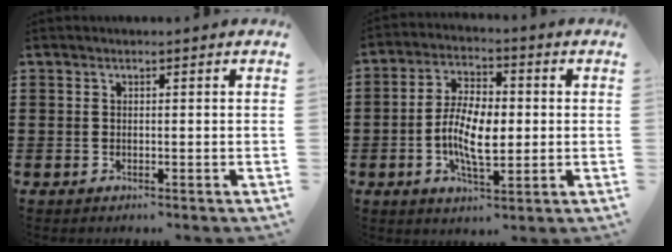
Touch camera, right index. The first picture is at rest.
{"total": 8.9, "force": [-1.0, 4.1, 7.8], "torque": [-0.164, 0.006, -0.021]}